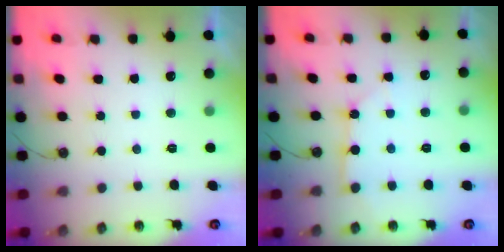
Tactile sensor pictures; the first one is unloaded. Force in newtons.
{"total": 3.4, "press": 3.4, "slide": 0.3}